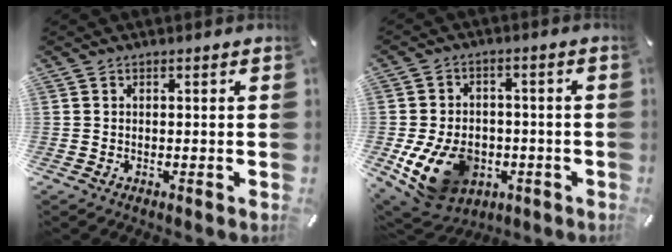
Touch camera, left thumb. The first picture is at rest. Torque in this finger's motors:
{"motor_torque": [1.69, 2.60, 0.20, 0.04, 0.42]}